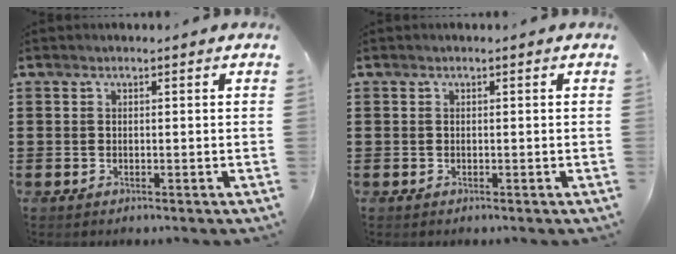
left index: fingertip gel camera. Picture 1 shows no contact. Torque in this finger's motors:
{"motor_torque": [0.00, 0.00, 0.00, -0.01]}